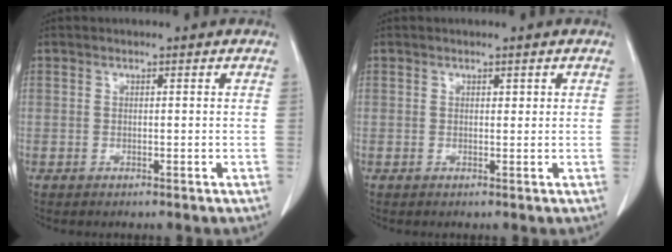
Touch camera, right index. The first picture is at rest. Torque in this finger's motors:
{"motor_torque": [0.08, -0.04, 0.02, 0.02]}